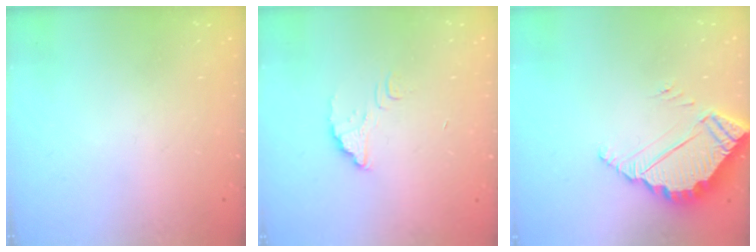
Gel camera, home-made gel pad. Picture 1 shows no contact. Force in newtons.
{"total": 4.4, "press": 4.4, "slide": 0.3}
{"total": 4.7, "press": 4.7, "slide": 0.3}